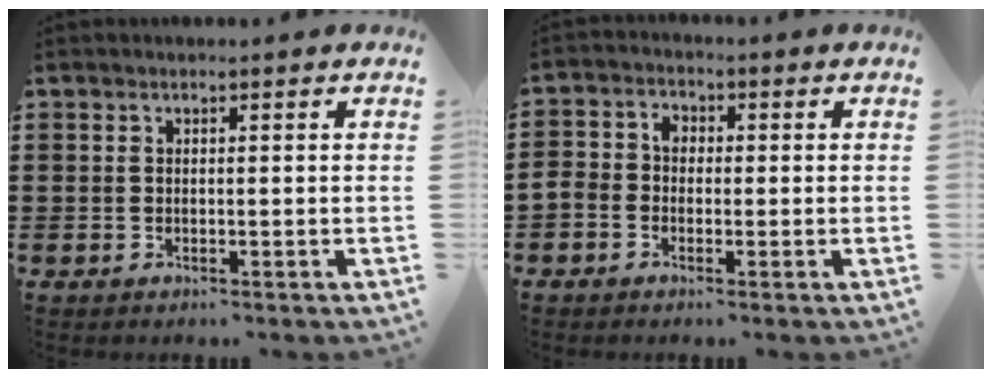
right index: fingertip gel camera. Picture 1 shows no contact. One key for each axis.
{"total": 2.6, "fx": -1.6, "fy": 1.9, "fz": 0.8, "tx": -0.031, "ty": 0.007, "tz": -0.040}